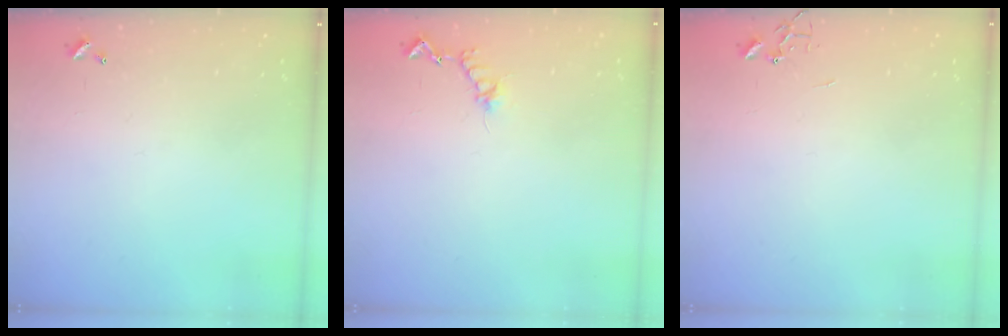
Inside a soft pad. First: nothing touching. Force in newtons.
{"total": 8.7, "press": 8.6, "slide": 0.7}
{"total": 0.0}